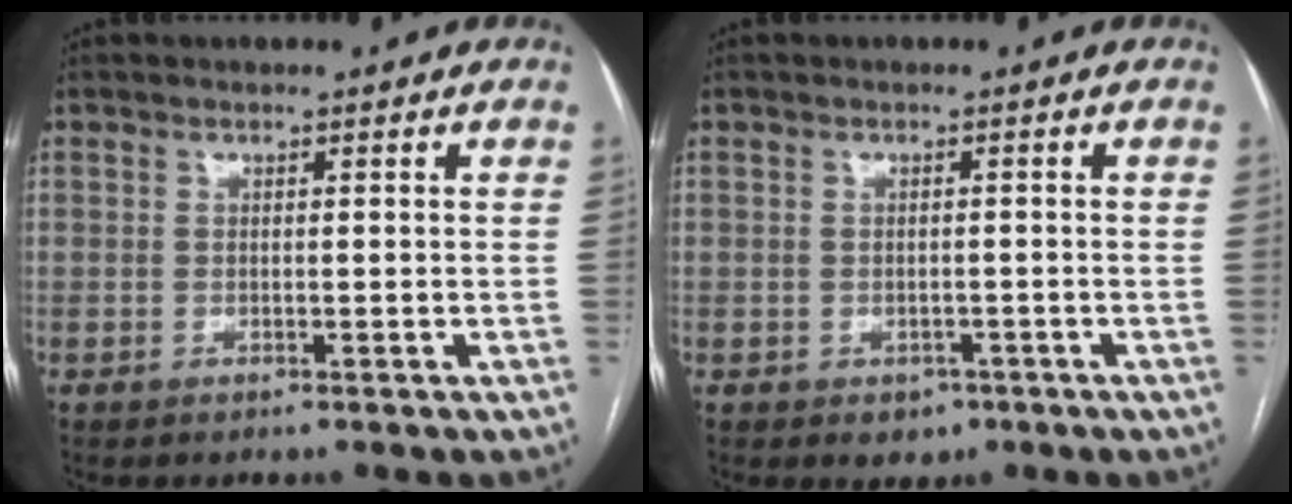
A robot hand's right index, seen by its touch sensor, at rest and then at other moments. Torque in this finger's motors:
{"motor_torque": [-0.20, 0.15, -0.23, -0.07]}